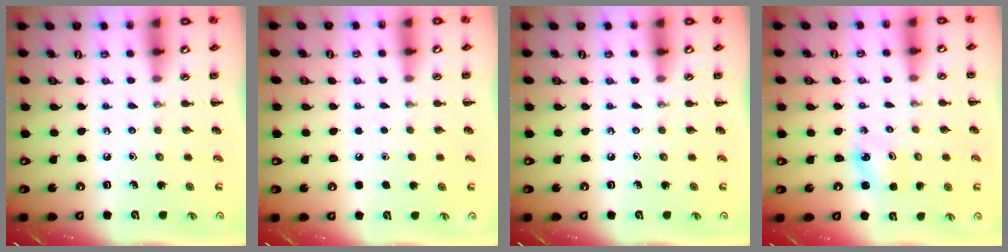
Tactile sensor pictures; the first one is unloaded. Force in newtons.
{"total": 1.6, "press": 1.6, "slide": 0.1}
{"total": 0.0}
{"total": 2.9, "press": 2.9, "slide": 0.6}